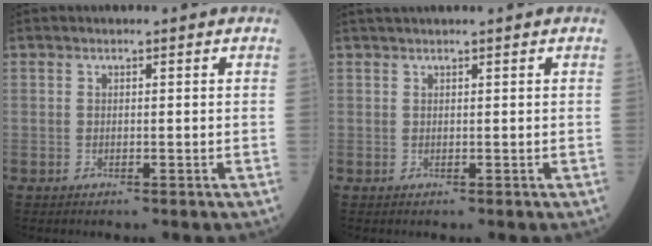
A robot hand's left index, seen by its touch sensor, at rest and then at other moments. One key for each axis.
{"total": 2.3, "fx": 2.0, "fy": -0.4, "fz": 1.2, "tx": -0.013, "ty": 0.024, "tz": 0.039}